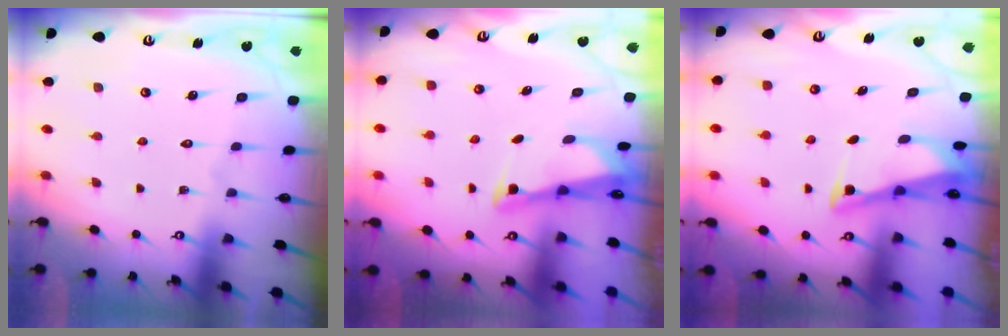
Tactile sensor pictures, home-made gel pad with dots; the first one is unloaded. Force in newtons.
{"total": 2.6, "press": 2.6, "slide": 0.2}
{"total": 2.7, "press": 2.7, "slide": 0.3}